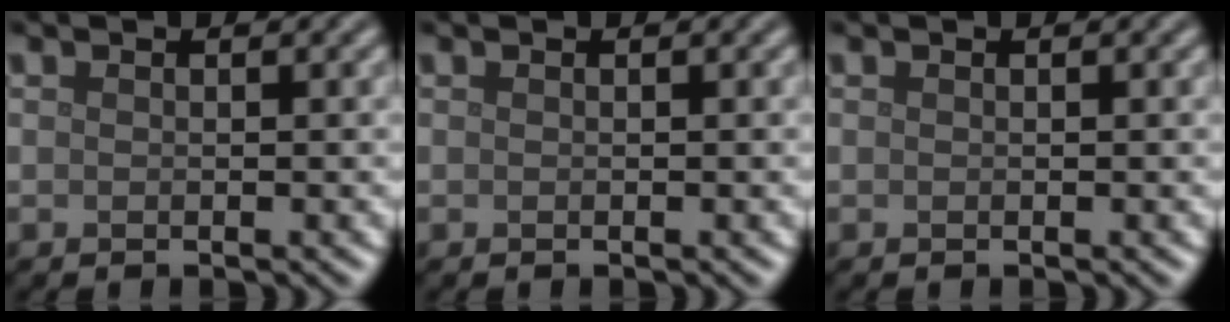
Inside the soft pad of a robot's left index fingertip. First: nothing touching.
{"total": 0.0}
{"total": 0.0}